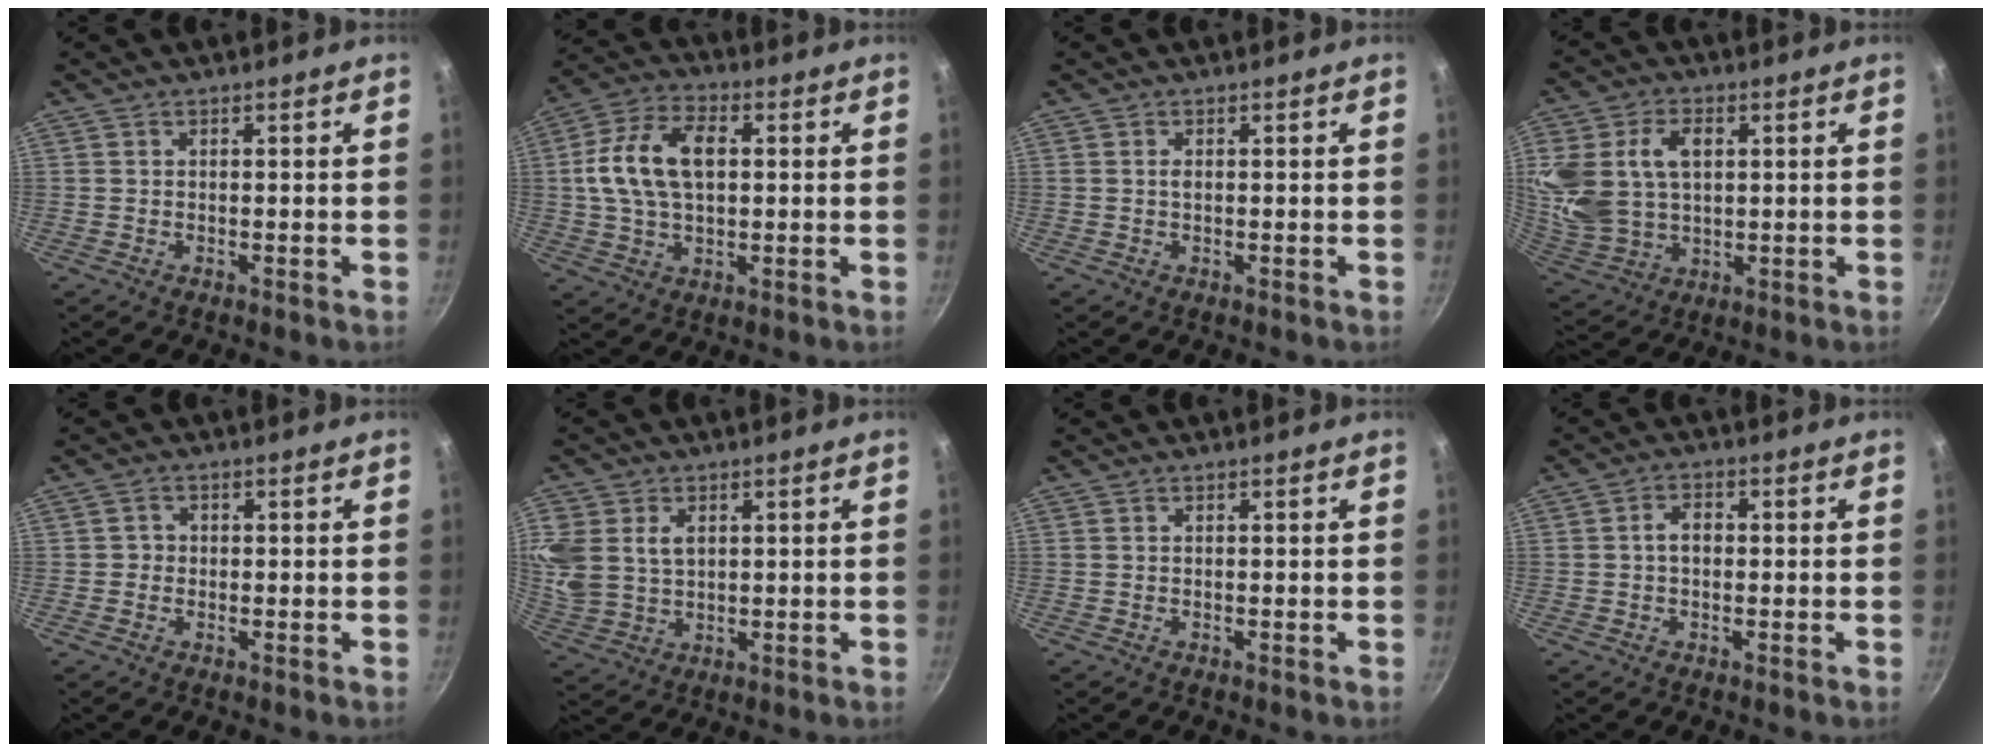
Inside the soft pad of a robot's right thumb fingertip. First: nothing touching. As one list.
[{"total": 13.8, "force": [1.7, 8.5, 10.7], "torque": [-0.186, 0.020, 0.021]}, {"total": 0.8, "force": [0.1, 0.4, 0.7], "torque": [-0.012, 0.001, 0.000]}, {"total": 17.5, "force": [3.8, 12.3, 11.9], "torque": [-0.246, -0.006, 0.082]}, {"total": 1.7, "force": [-0.3, 1.6, 0.4], "torque": [0.002, 0.002, -0.008]}, {"total": 12.3, "force": [3.2, 9.3, 7.3], "torque": [-0.171, 0.000, 0.070]}, {"total": 0.0}, {"total": 3.5, "force": [0.0, 2.4, 2.5], "torque": [-0.034, 0.013, -0.004]}]